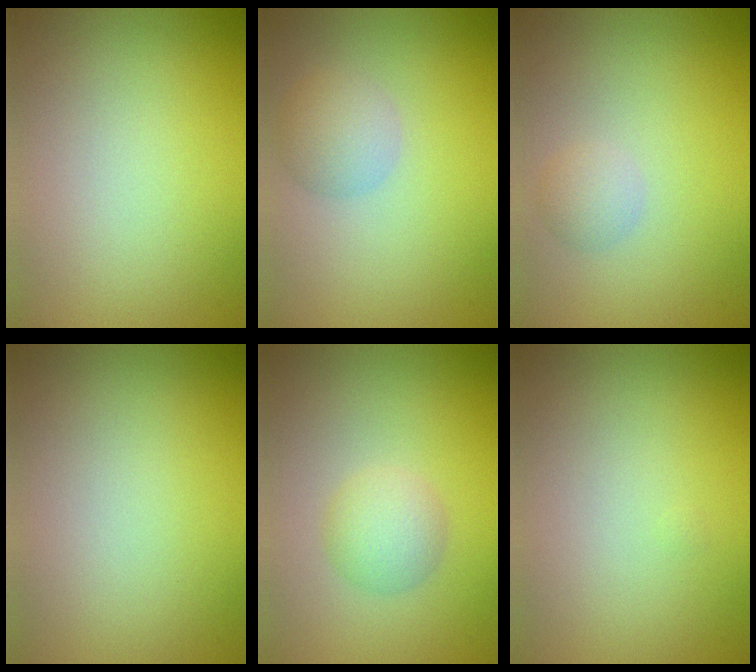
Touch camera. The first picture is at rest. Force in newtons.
{"total": 2.6, "press": 2.6, "slide": 0.1}
{"total": 1.4, "press": 1.4, "slide": 0.0}
{"total": 0.0}
{"total": 2.5, "press": 2.5, "slide": 0.0}
{"total": 0.0}